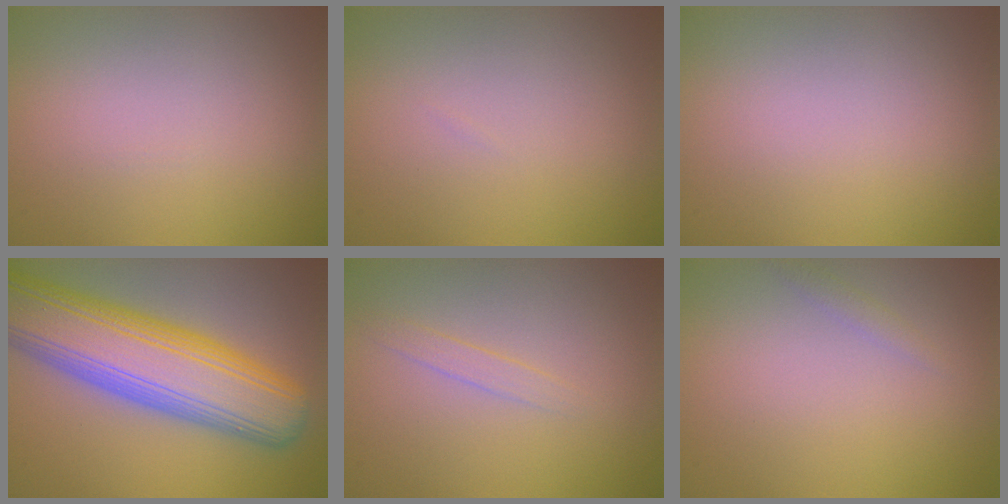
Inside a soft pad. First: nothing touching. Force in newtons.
{"total": 0.0}
{"total": 0.0}
{"total": 12.1, "press": 12.1, "slide": 0.7}
{"total": 1.0, "press": 1.0, "slide": 0.1}
{"total": 0.7, "press": 0.7, "slide": 0.1}